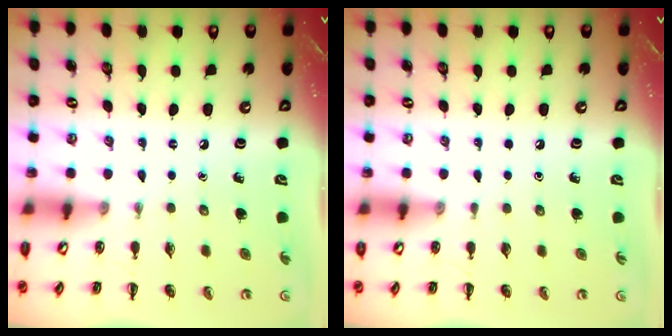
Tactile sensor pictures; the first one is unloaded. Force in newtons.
{"total": 0.0}